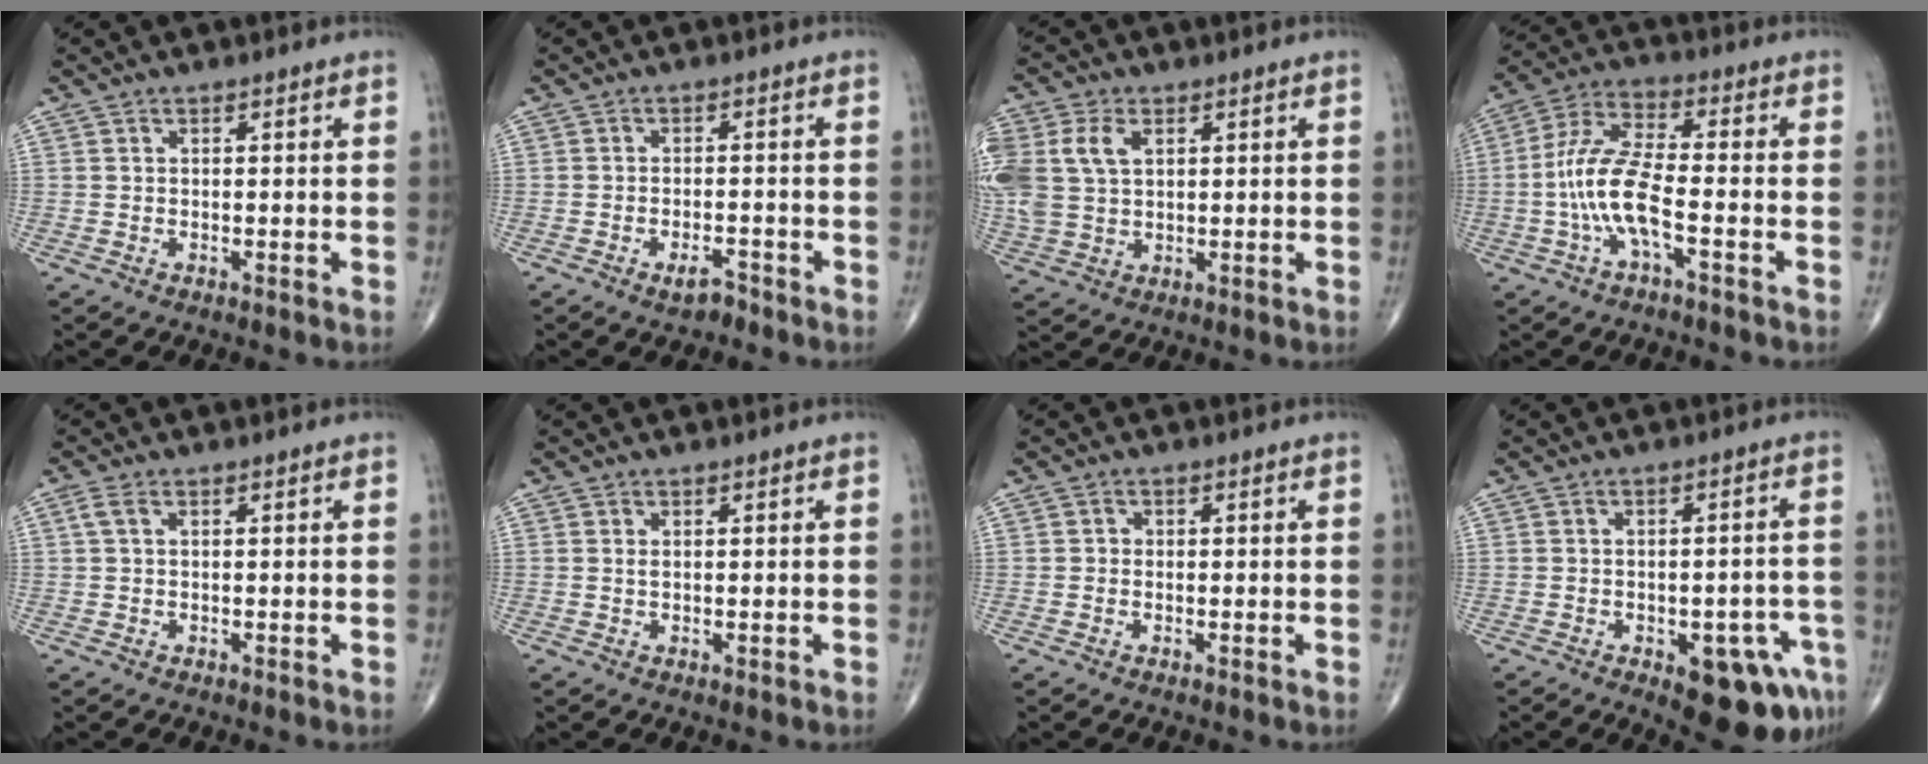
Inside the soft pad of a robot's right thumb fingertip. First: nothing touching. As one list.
[{"total": 3.0, "force": [-2.1, 1.2, 1.7], "torque": [-0.026, 0.011, -0.035]}, {"total": 12.1, "force": [3.0, 8.3, 8.2], "torque": [-0.204, 0.005, 0.064]}, {"total": 11.0, "force": [-2.9, 3.1, 10.1], "torque": [-0.228, 0.035, -0.059]}, {"total": 1.8, "force": [0.5, 0.9, 1.5], "torque": [-0.043, 0.015, 0.014]}, {"total": 0.5, "force": [0.2, 0.1, 0.5], "torque": [-0.015, -0.003, 0.005]}, {"total": 0.7, "force": [-0.2, 0.7, 0.2], "torque": [0.002, 0.003, -0.005]}, {"total": 12.2, "force": [-5.8, 5.3, 9.4], "torque": [-0.088, 0.028, -0.063]}]